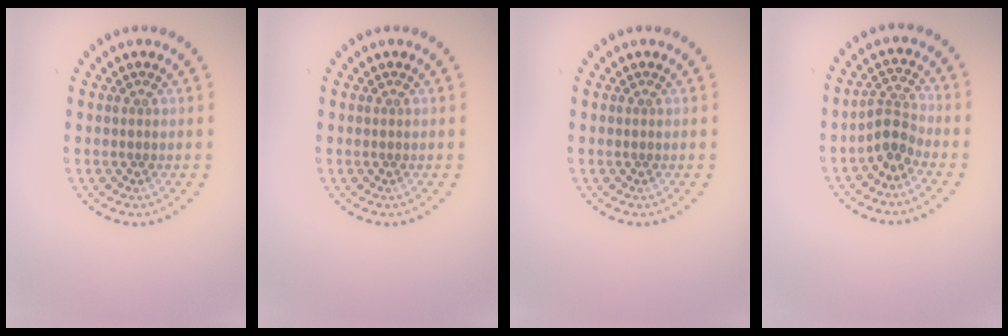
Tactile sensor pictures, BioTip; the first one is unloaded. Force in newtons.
{"total": 0.0}
{"total": 0.0}
{"total": 2.5, "press": 1.8, "slide": 1.7}